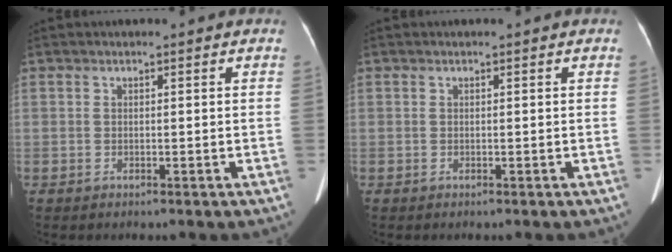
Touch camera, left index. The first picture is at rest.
{"total": 0.0}